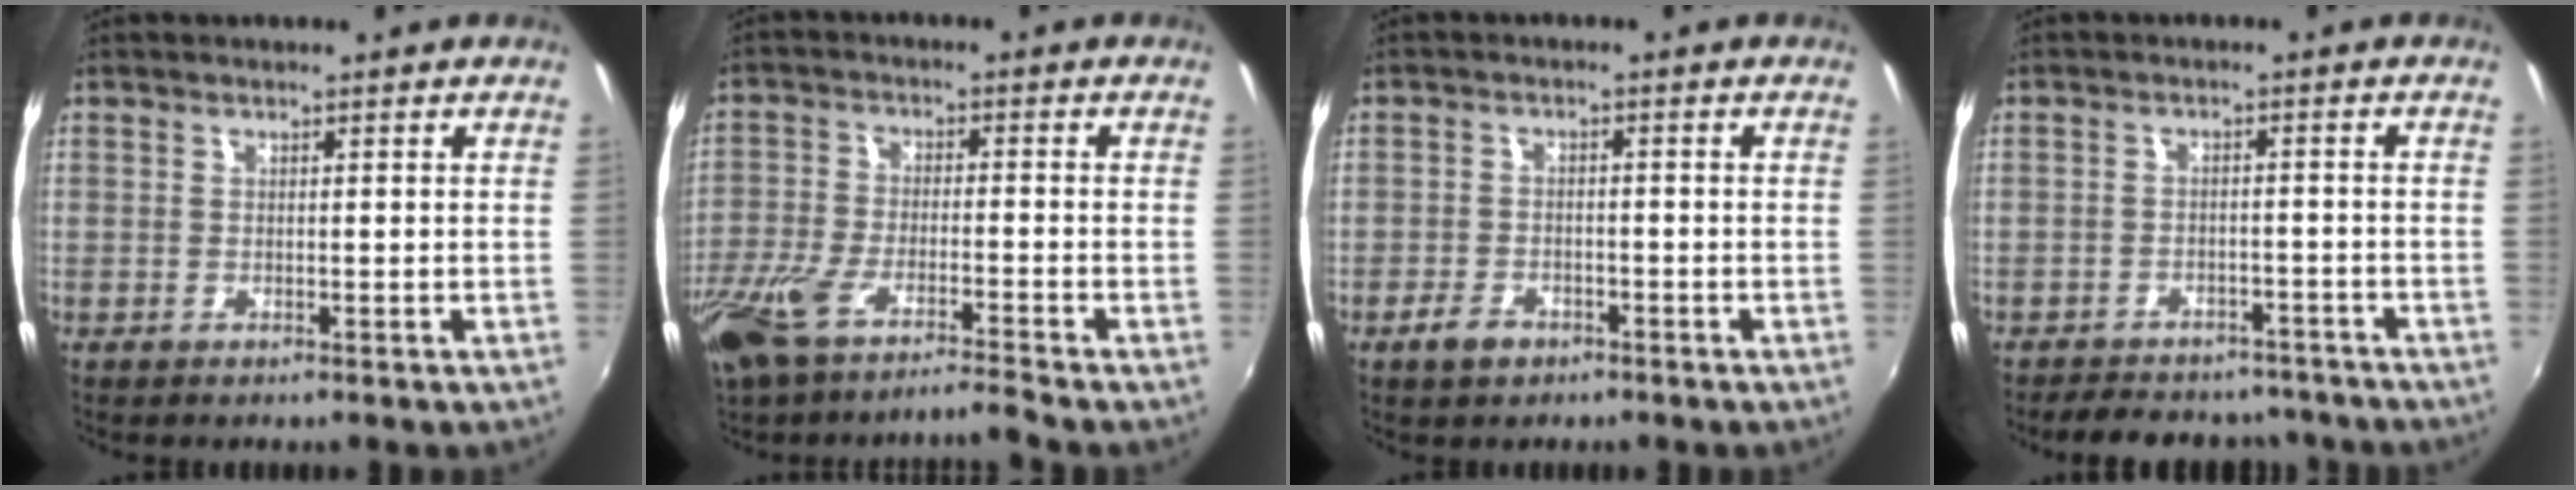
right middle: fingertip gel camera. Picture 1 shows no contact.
{"total": 10.1, "force": [-8.3, 0.7, 5.7], "torque": [-0.138, -0.027, -0.160]}
{"total": 3.9, "force": [-2.6, 2.3, 1.7], "torque": [-0.046, 0.002, -0.043]}
{"total": 13.3, "force": [-11.3, 5.5, 4.3], "torque": [-0.100, 0.012, -0.140]}